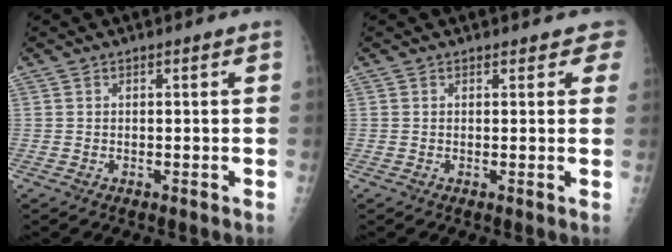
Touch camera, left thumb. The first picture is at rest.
{"total": 2.8, "force": [2.3, 1.4, 0.7], "torque": [0.024, -0.006, 0.011]}